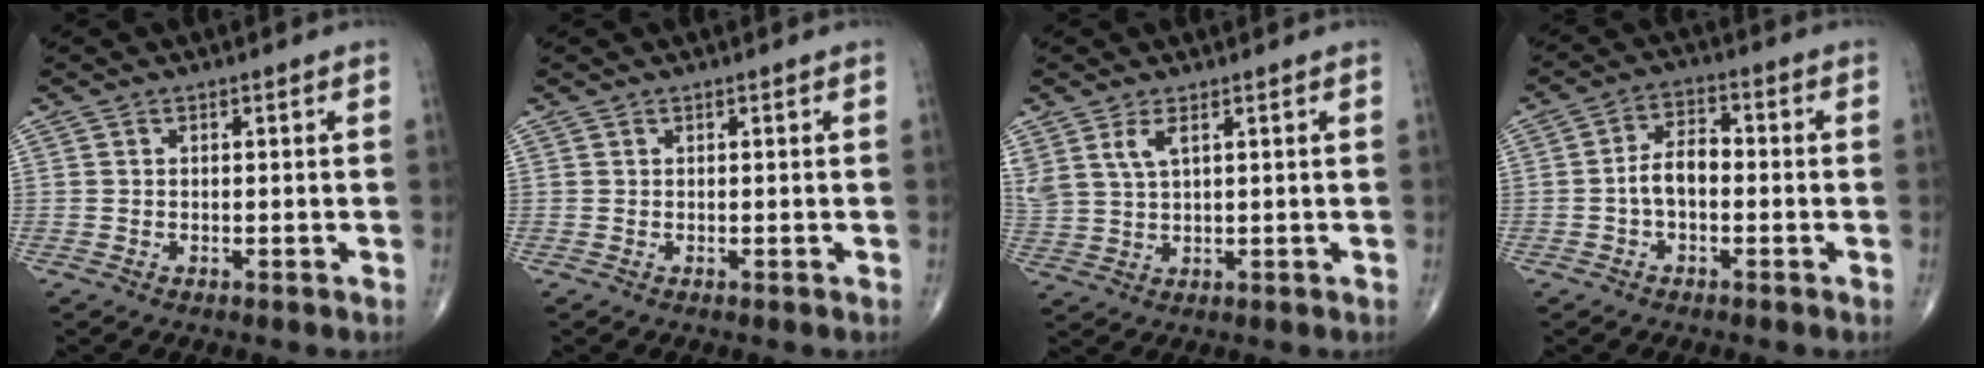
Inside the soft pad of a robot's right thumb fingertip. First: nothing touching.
{"total": 0.0}
{"total": 5.1, "force": [2.5, 2.2, 3.9], "torque": [-0.092, -0.005, 0.060]}
{"total": 5.9, "force": [-1.1, 3.4, 4.7], "torque": [-0.076, 0.027, -0.028]}